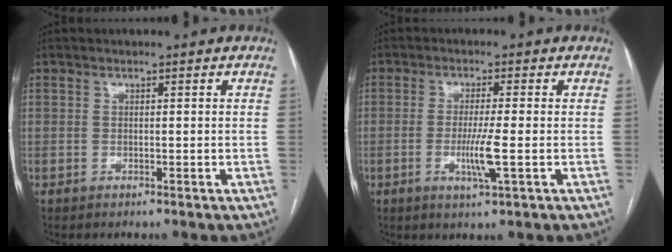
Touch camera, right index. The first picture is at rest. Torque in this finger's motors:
{"motor_torque": [1.04, 0.13, 0.48, 0.13]}